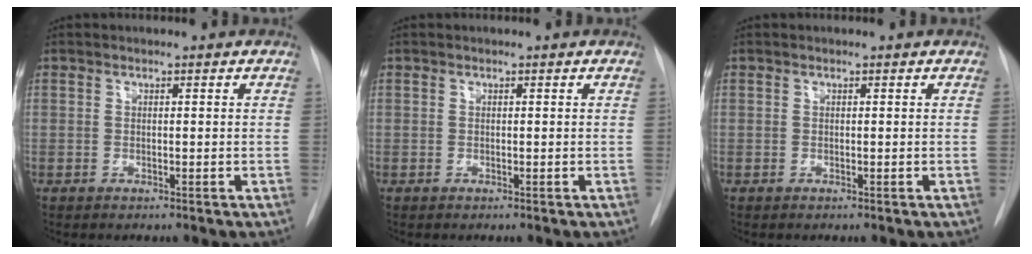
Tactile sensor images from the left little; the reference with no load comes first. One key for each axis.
{"total": 0.0}
{"total": 0.0}